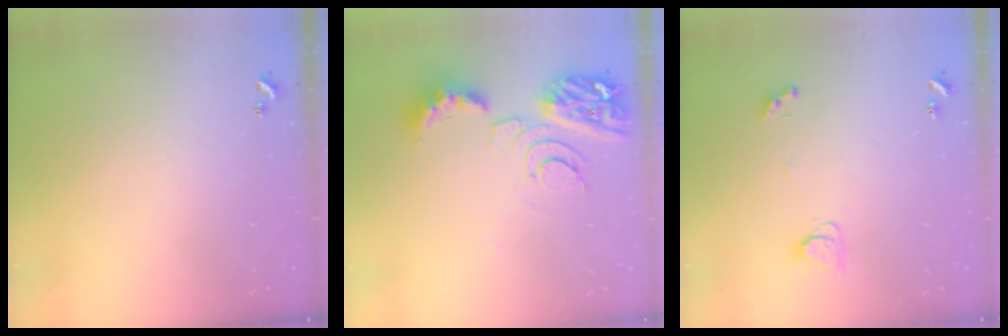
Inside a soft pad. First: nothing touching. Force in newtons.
{"total": 10.1, "press": 10.0, "slide": 1.2}
{"total": 2.5, "press": 2.4, "slide": 0.3}